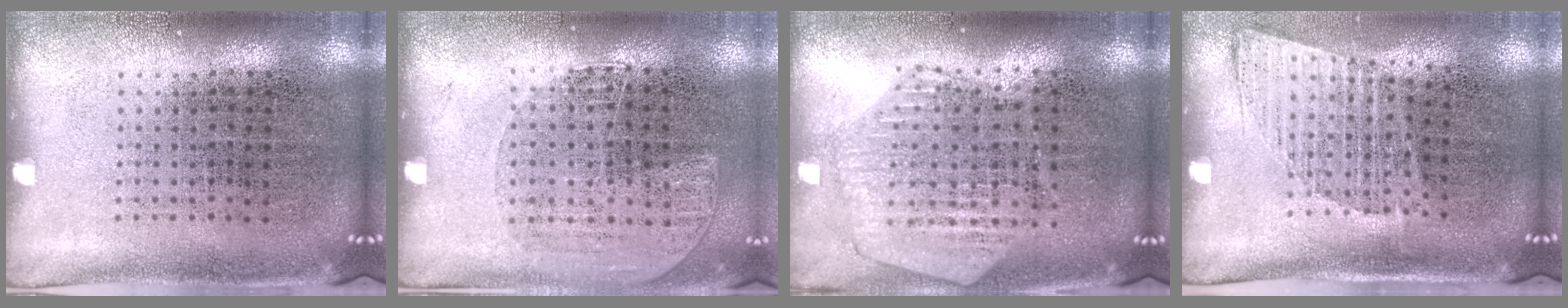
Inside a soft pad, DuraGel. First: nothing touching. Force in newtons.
{"total": 1.1, "press": 0.9, "slide": 0.6}
{"total": 1.2, "press": 1.2, "slide": 0.2}
{"total": 1.2, "press": 1.0, "slide": 0.7}